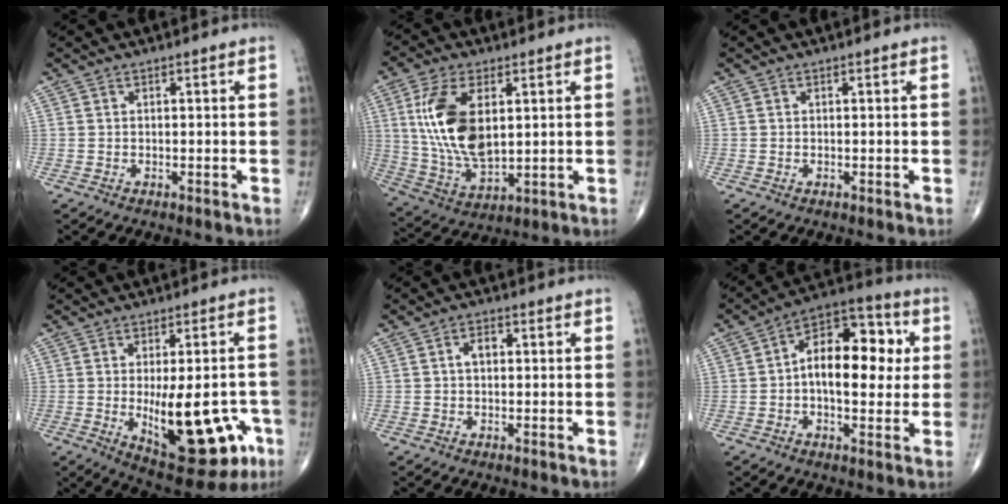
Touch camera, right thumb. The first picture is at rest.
{"total": 15.5, "force": [3.4, 8.0, 12.9], "torque": [-0.252, -0.016, 0.073]}
{"total": 0.0}
{"total": 18.1, "force": [-4.5, 7.7, 15.8], "torque": [-0.181, -0.002, -0.038]}
{"total": 2.5, "force": [0.2, 1.6, 1.9], "torque": [-0.028, 0.010, 0.001]}
{"total": 15.5, "force": [1.3, 8.5, 12.9], "torque": [-0.162, 0.029, 0.009]}